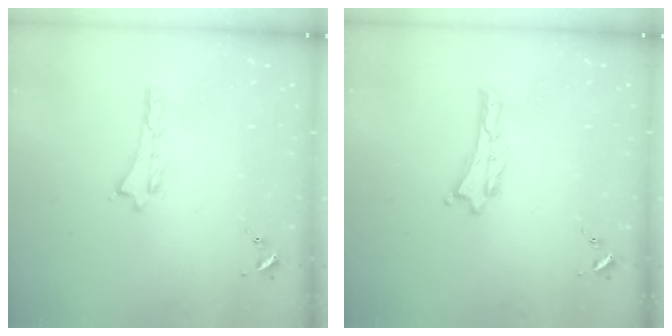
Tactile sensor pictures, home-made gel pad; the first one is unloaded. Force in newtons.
{"total": 0.0}